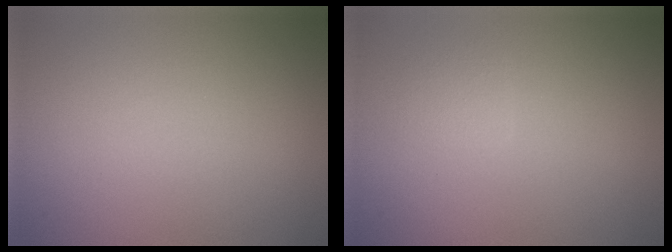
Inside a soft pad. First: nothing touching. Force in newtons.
{"total": 1.1, "press": 1.1, "slide": 0.1}